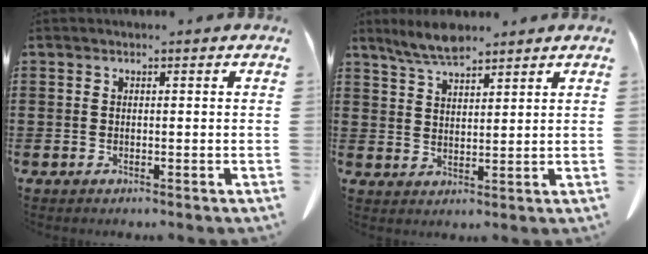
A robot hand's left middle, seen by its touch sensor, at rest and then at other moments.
{"total": 5.2, "force": [4.3, 1.3, 2.5], "torque": [-0.060, -0.010, 0.080]}